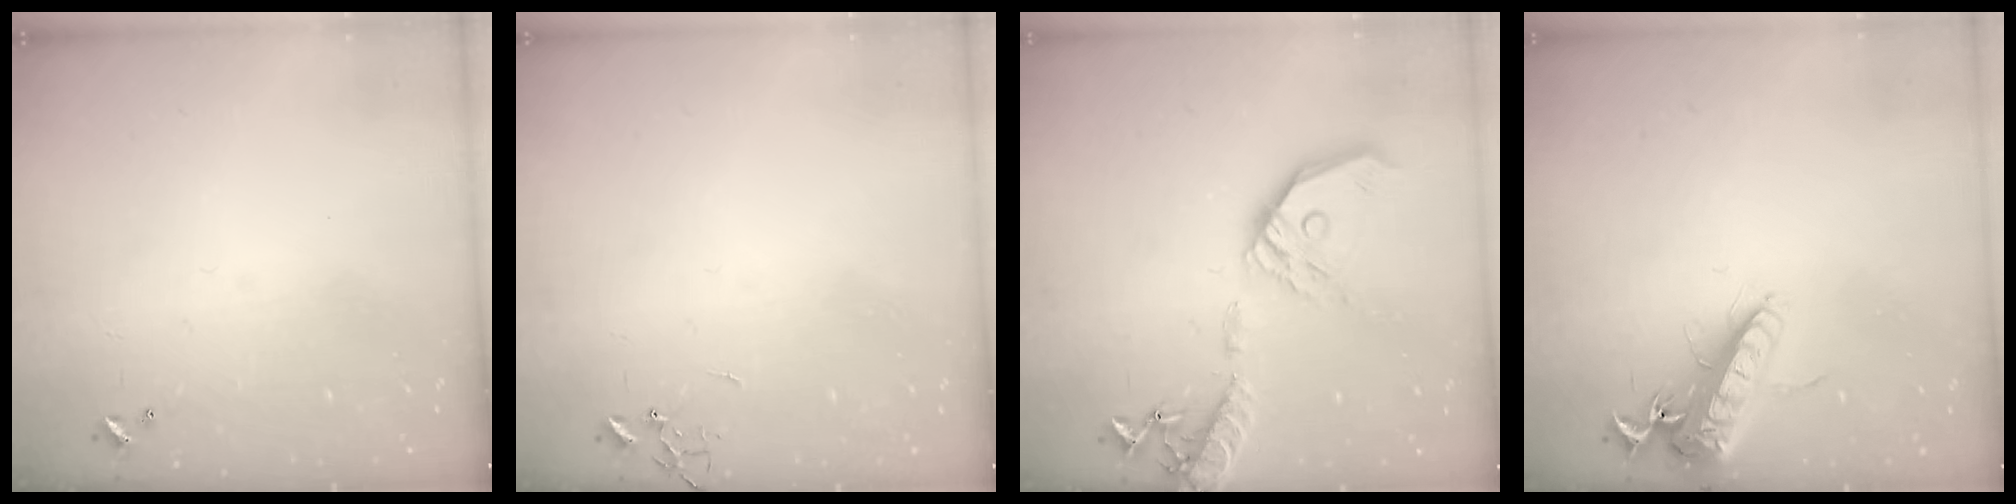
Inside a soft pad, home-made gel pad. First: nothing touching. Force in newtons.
{"total": 0.0}
{"total": 20.0, "press": 19.7, "slide": 3.5}
{"total": 15.8, "press": 15.5, "slide": 3.1}